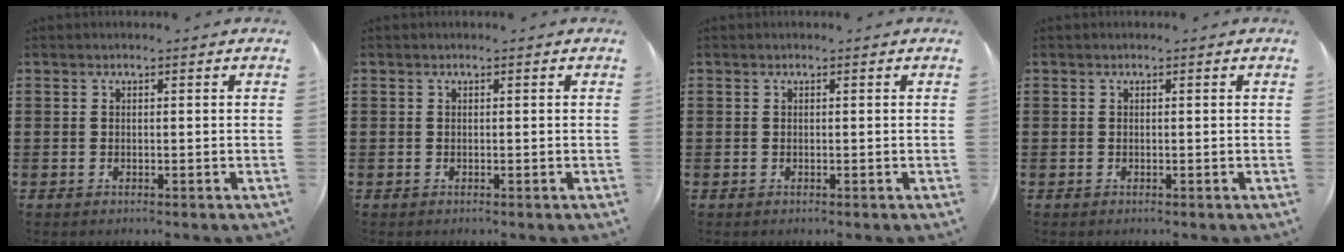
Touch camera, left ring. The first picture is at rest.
{"total": 0.0}
{"total": 0.0}
{"total": 0.0}